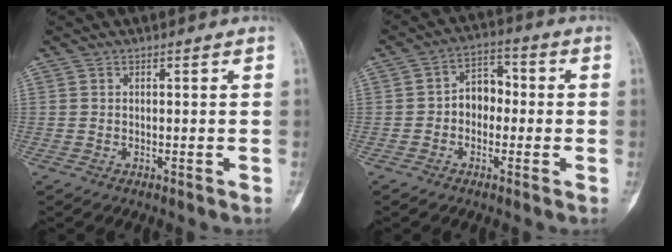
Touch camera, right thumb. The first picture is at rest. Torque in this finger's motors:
{"motor_torque": [0.04, 0.03, 0.19, 0.08, 0.02]}